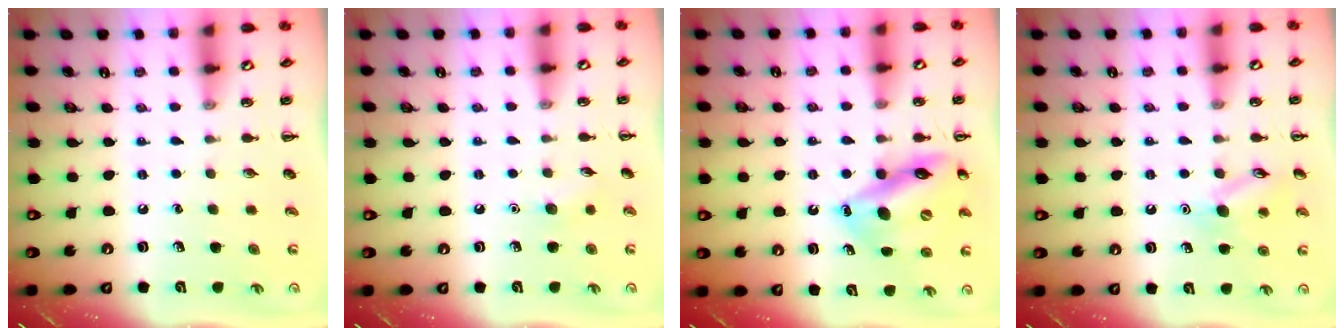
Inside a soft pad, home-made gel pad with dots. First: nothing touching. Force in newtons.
{"total": 5.5, "press": 5.3, "slide": 1.5}
{"total": 15.0, "press": 14.6, "slide": 3.7}
{"total": 10.1, "press": 10.0, "slide": 0.9}